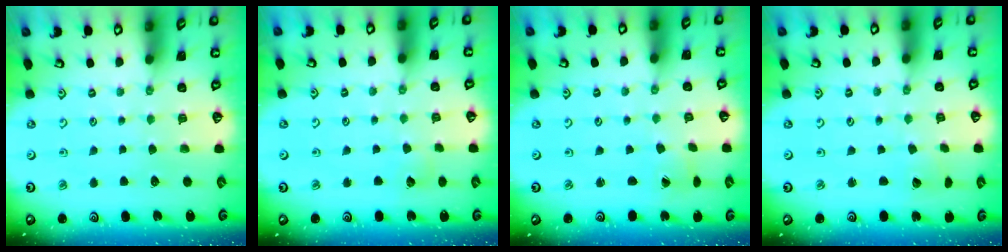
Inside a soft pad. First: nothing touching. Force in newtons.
{"total": 3.0, "press": 3.0, "slide": 0.3}
{"total": 0.8, "press": 0.8, "slide": 0.0}
{"total": 2.2, "press": 2.2, "slide": 0.2}